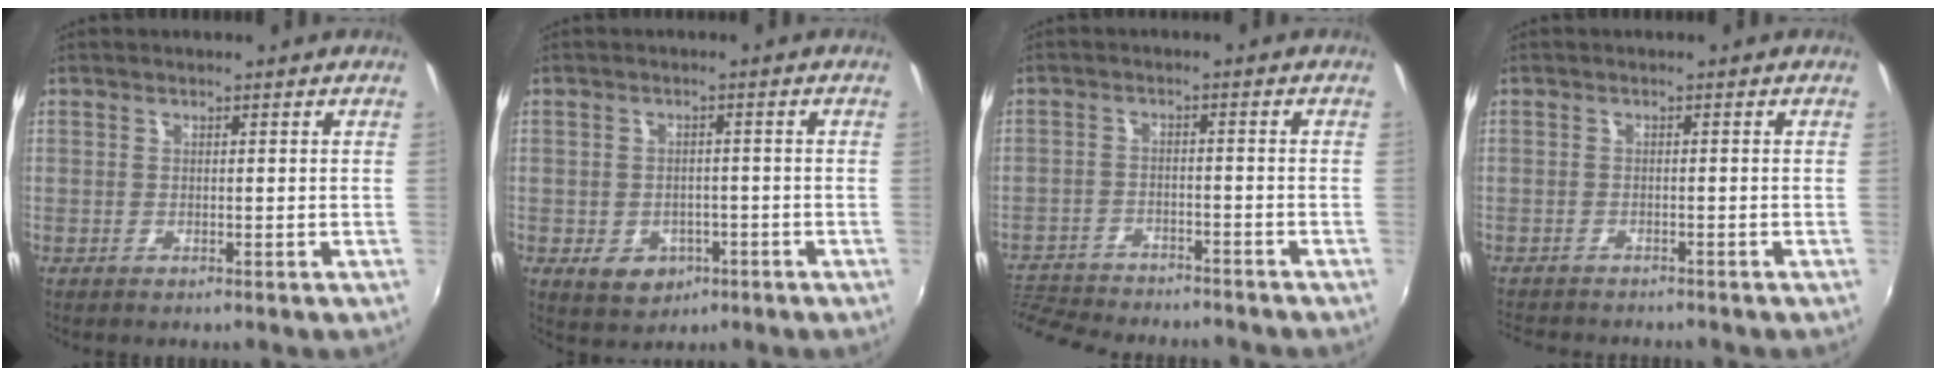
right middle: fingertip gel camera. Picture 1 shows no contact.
{"total": 6.0, "force": [-2.5, 4.7, 2.7], "torque": [-0.065, -0.002, -0.024]}
{"total": 12.6, "force": [-11.5, 2.9, 4.3], "torque": [-0.110, -0.011, -0.184]}
{"total": 5.5, "force": [-5.2, 1.0, 1.6], "torque": [-0.046, -0.017, -0.082]}